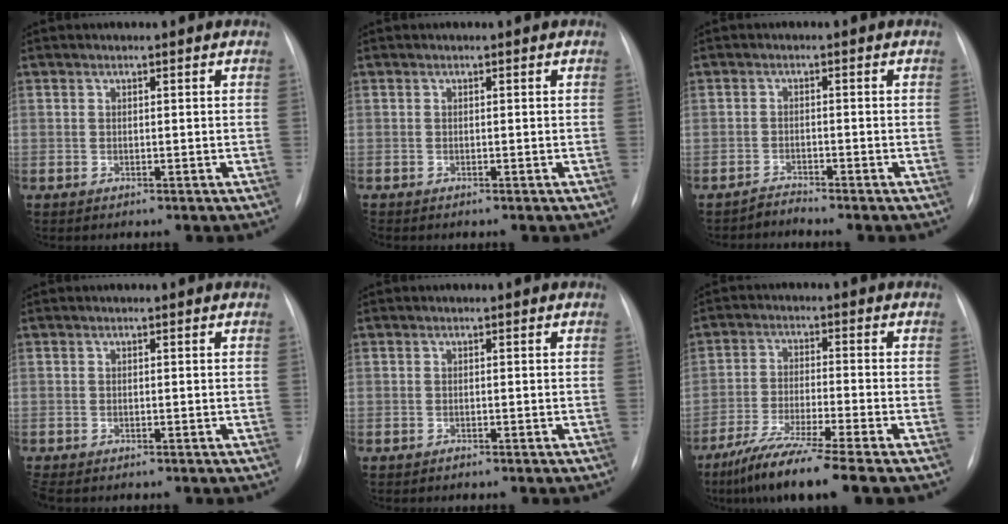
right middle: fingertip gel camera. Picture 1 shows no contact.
{"total": 0.0}
{"total": 1.7, "force": [-1.5, -0.5, -0.6], "torque": [0.014, -0.013, -0.028]}
{"total": 0.9, "force": [-0.8, 0.3, 0.4], "torque": [-0.007, -0.003, -0.012]}
{"total": 0.0}
{"total": 10.7, "force": [-8.0, -1.1, 7.0], "torque": [-0.124, -0.042, -0.137]}